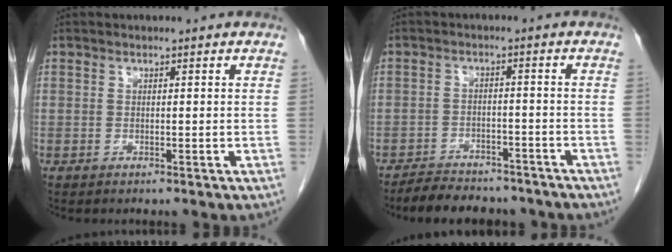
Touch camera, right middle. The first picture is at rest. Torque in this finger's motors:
{"motor_torque": [0.50, -0.49, 0.07, 0.05]}